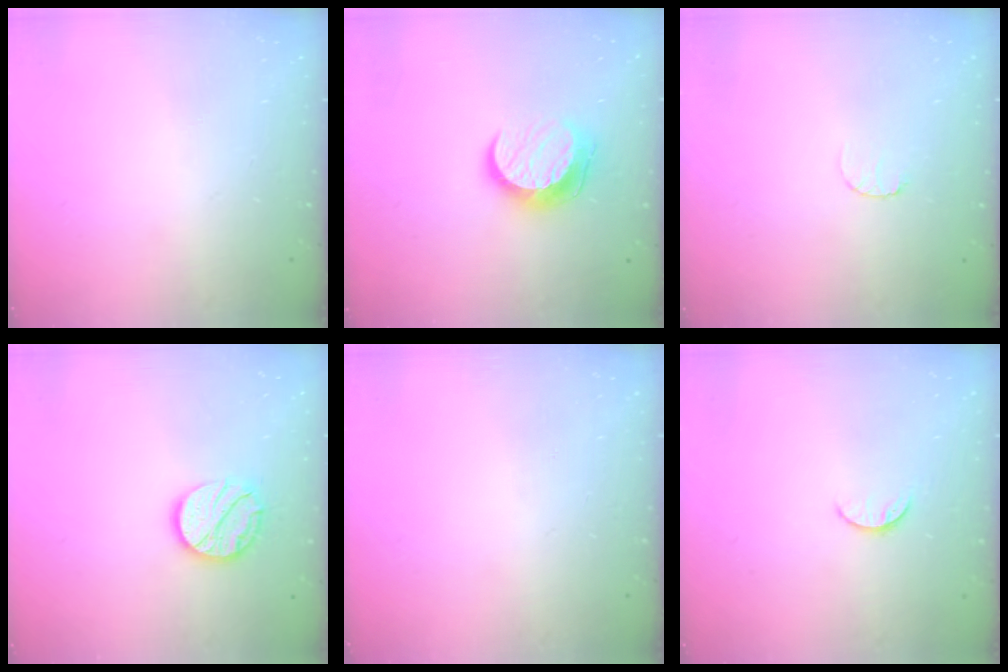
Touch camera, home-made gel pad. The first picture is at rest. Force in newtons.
{"total": 10.4, "press": 10.4, "slide": 0.5}
{"total": 3.4, "press": 3.3, "slide": 0.3}
{"total": 11.5, "press": 11.5, "slide": 0.5}
{"total": 0.0}
{"total": 5.1, "press": 5.1, "slide": 0.5}